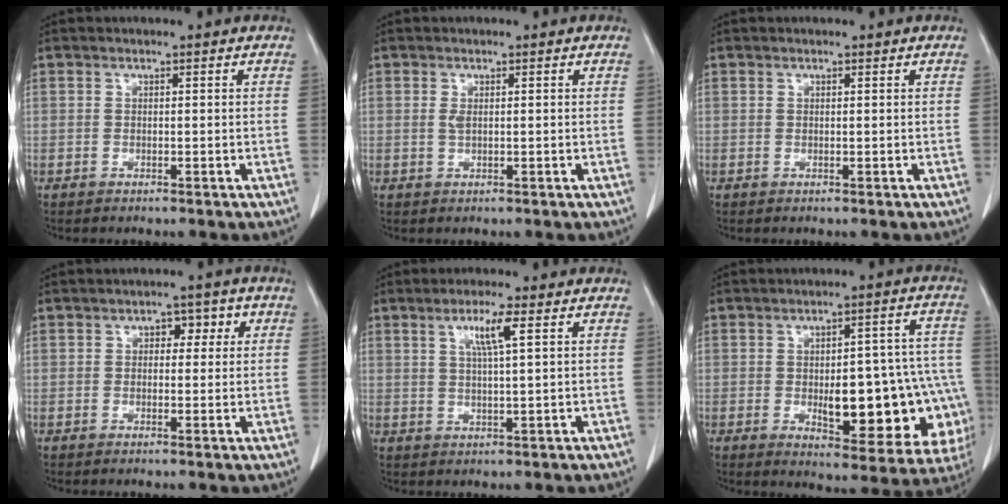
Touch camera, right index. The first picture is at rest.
{"total": 1.4, "force": [0.1, 0.7, 1.2], "torque": [-0.028, 0.000, 0.003]}
{"total": 0.0}
{"total": 4.6, "force": [1.3, 2.8, 3.4], "torque": [-0.049, 0.027, 0.020]}
{"total": 5.3, "force": [2.1, 0.4, 4.9], "torque": [-0.091, 0.002, 0.040]}
{"total": 21.2, "force": [-4.5, 7.7, 19.3], "torque": [-0.166, 0.034, -0.032]}